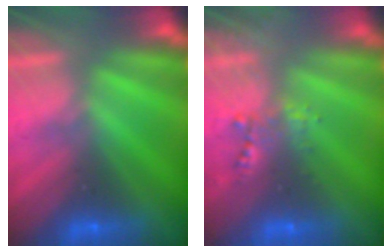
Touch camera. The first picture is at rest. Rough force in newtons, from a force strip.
{"total": 2.4}